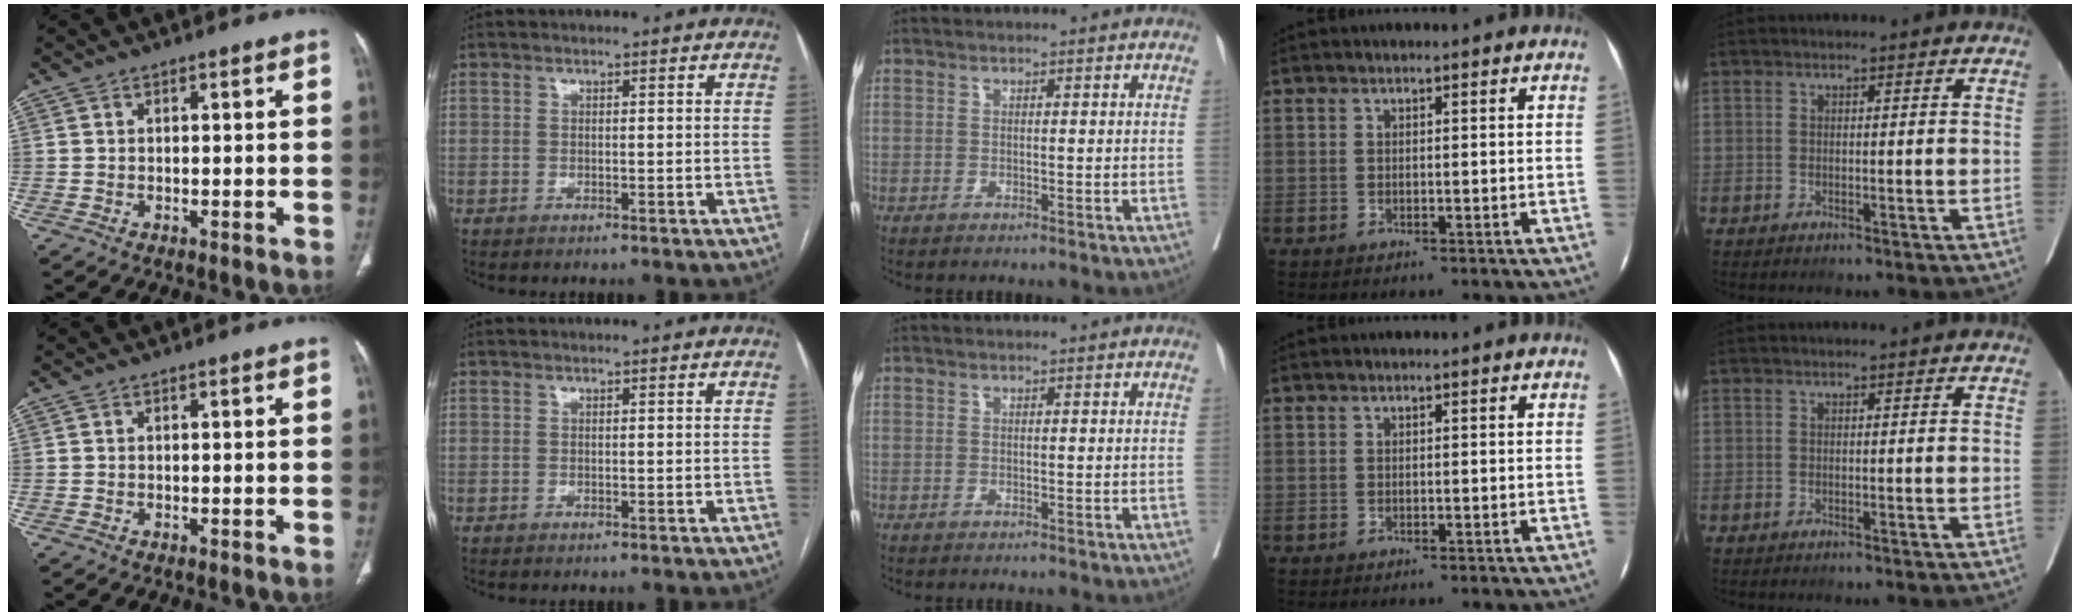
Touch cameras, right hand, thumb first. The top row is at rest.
{}